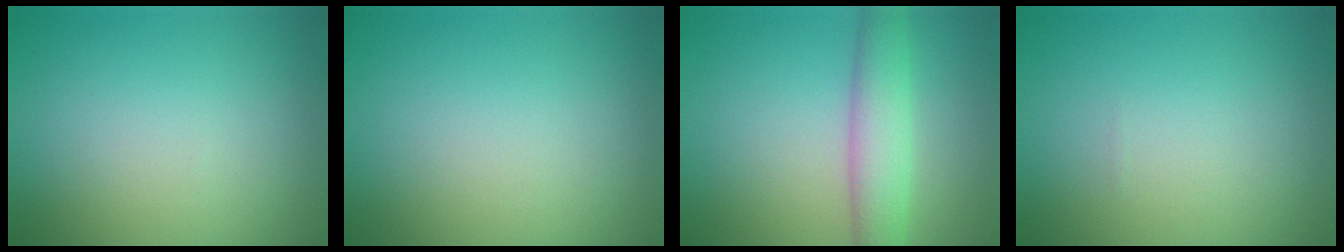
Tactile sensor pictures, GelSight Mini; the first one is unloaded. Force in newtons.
{"total": 0.0}
{"total": 4.1, "press": 4.1, "slide": 0.1}
{"total": 0.0}